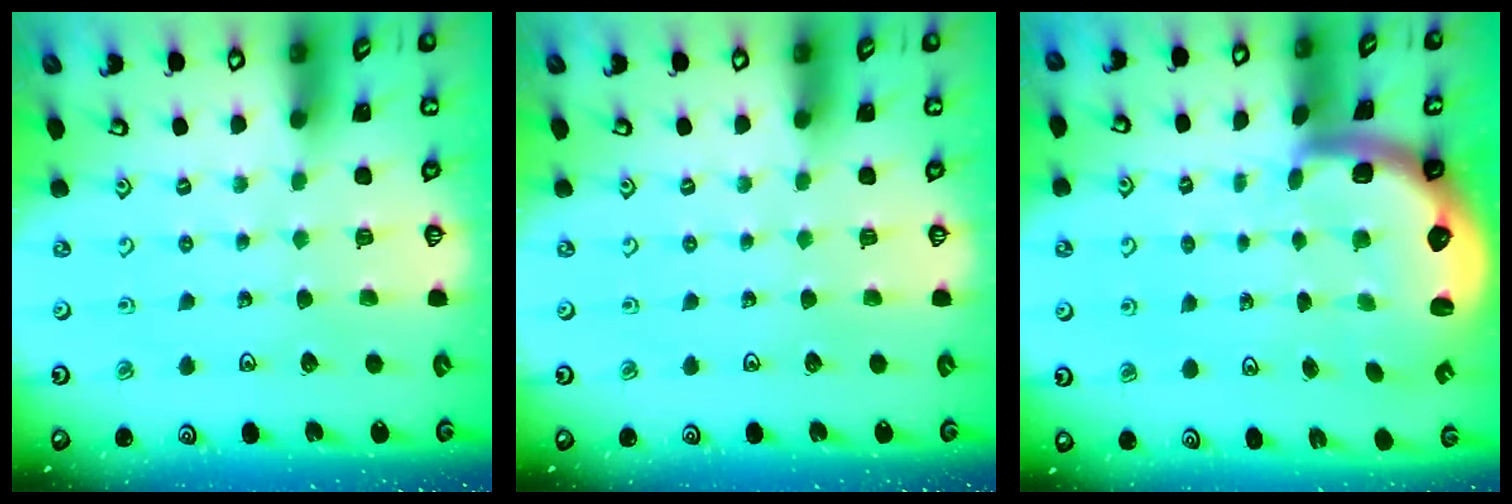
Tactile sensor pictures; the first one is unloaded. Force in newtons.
{"total": 0.0}
{"total": 2.8, "press": 2.5, "slide": 1.4}